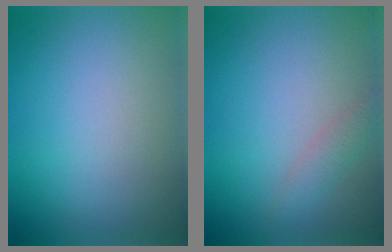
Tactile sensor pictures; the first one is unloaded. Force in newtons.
{"total": 1.5, "press": 1.5, "slide": 0.0}